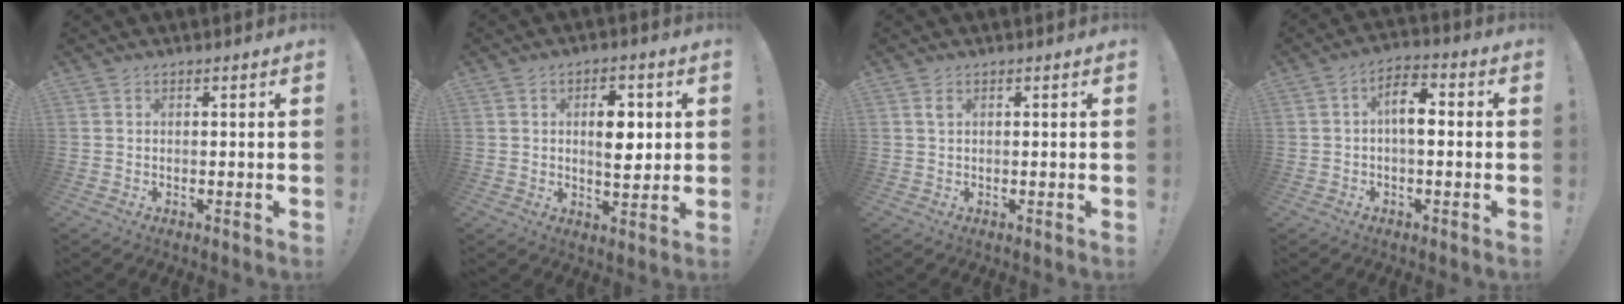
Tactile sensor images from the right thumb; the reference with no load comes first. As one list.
[{"total": 7.8, "force": [1.5, 4.5, 6.3], "torque": [-0.074, -0.005, 0.018]}, {"total": 1.0, "force": [0.5, 0.5, 0.8], "torque": [-0.014, 0.000, 0.008]}, {"total": 7.2, "force": [0.2, 3.8, 6.1], "torque": [-0.086, 0.006, 0.001]}]